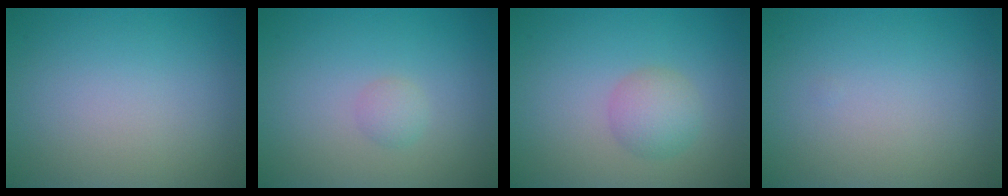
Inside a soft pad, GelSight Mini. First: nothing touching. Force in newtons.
{"total": 1.0, "press": 1.0, "slide": 0.0}
{"total": 2.5, "press": 2.5, "slide": 0.1}
{"total": 0.0}